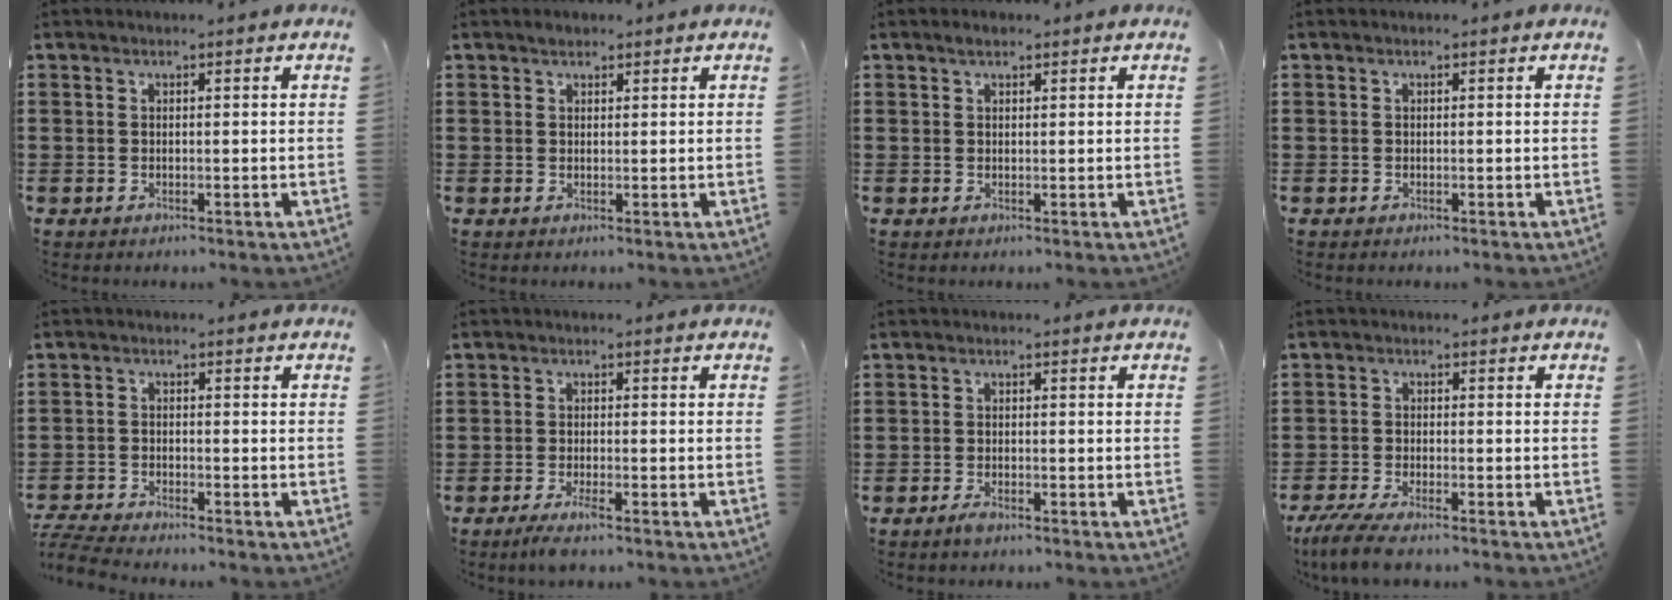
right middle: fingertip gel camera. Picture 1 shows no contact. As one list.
[{"total": 1.0, "force": [0.8, 0.5, 0.1], "torque": [-0.004, 0.002, 0.016]}, {"total": 1.0, "force": [0.7, 0.5, 0.4], "torque": [-0.010, 0.005, 0.012]}, {"total": 0.0}, {"total": 4.0, "force": [-3.9, 0.3, 0.8], "torque": [-0.035, -0.009, -0.087]}, {"total": 2.5, "force": [-1.6, 0.1, 1.9], "torque": [-0.047, -0.008, -0.032]}, {"total": 1.5, "force": [-1.0, 0.4, 1.0], "torque": [-0.028, -0.007, -0.021]}, {"total": 4.4, "force": [-3.8, 0.4, 2.1], "torque": [-0.056, -0.012, -0.078]}]